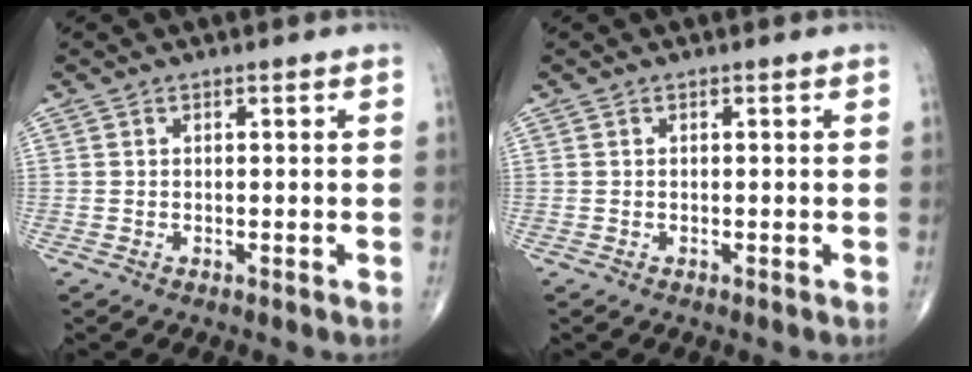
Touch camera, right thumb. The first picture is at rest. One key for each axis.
{"total": 0.0}